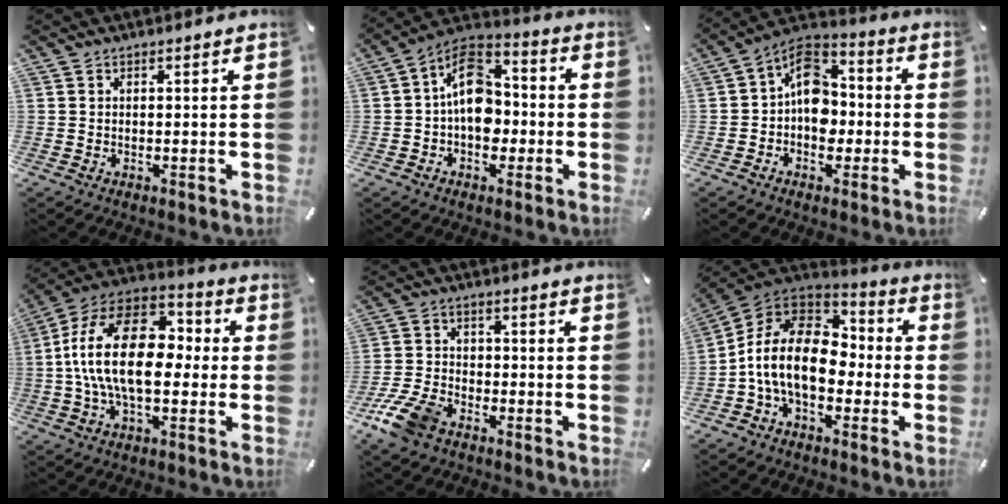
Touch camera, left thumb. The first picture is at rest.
{"total": 12.7, "force": [-0.8, 9.3, 8.7], "torque": [-0.150, 0.014, -0.012]}
{"total": 10.6, "force": [-1.2, 8.4, 6.3], "torque": [-0.104, 0.012, -0.022]}
{"total": 20.8, "force": [-1.3, 12.4, 16.7], "torque": [-0.328, 0.018, -0.017]}
{"total": 10.2, "force": [-6.3, 6.0, 5.3], "torque": [-0.121, 0.027, -0.120]}
{"total": 15.8, "force": [-3.1, 10.6, 11.3], "torque": [-0.227, 0.025, -0.058]}